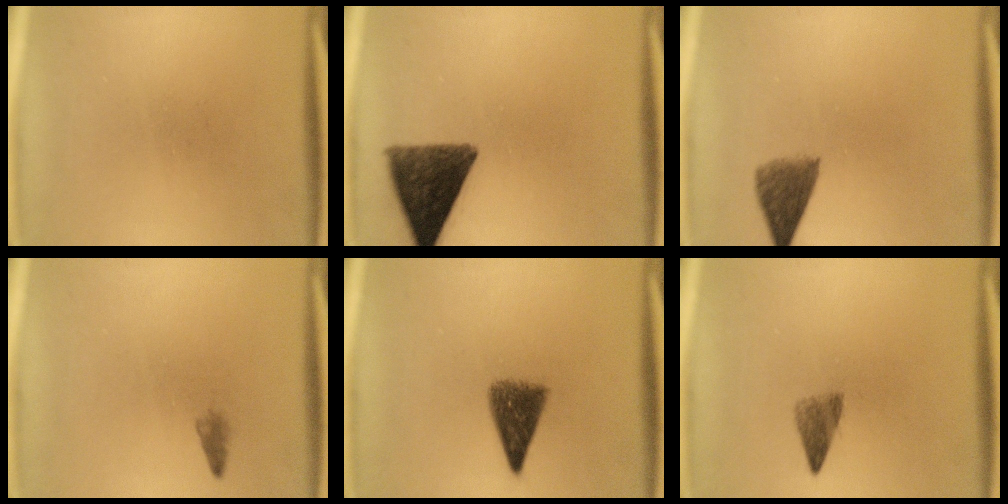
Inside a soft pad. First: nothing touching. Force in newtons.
{"total": 11.2}
{"total": 4.7}
{"total": 0.9}
{"total": 6.2}
{"total": 2.8}